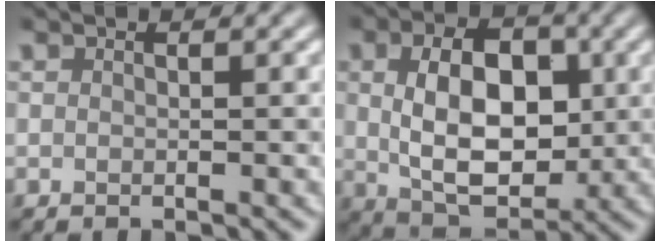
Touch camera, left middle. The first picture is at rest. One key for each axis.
{"total": 8.2, "fx": 0.6, "fy": 5.2, "fz": 6.3, "tx": -0.109, "ty": 0.000, "tz": 0.011}